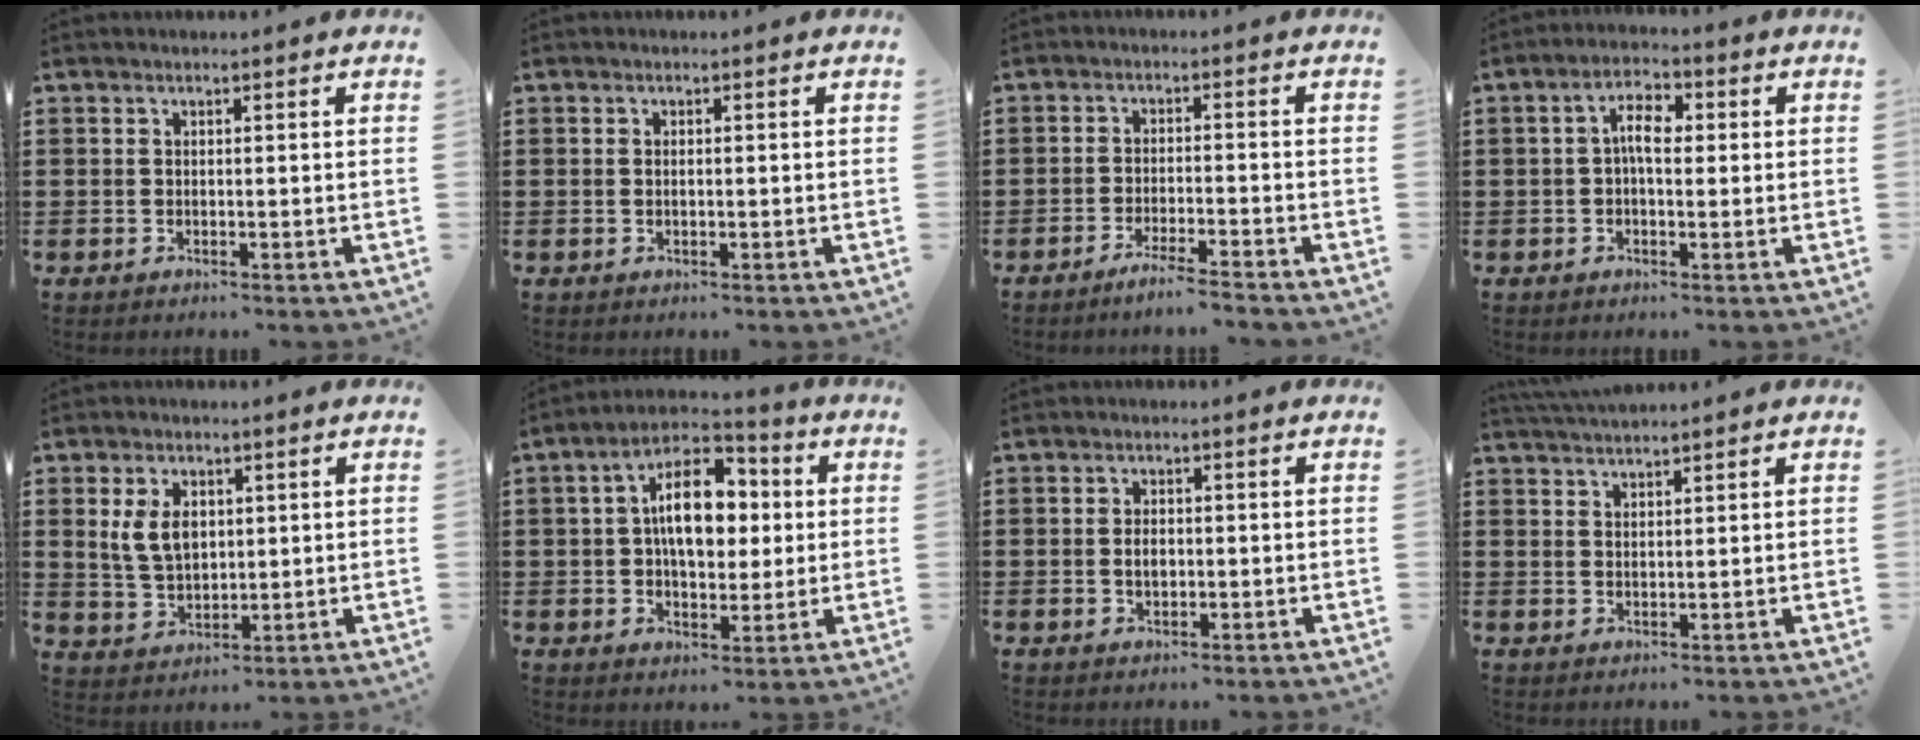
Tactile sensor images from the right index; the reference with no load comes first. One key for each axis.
{"total": 0.8, "fx": 0.0, "fy": 0.4, "fz": 0.7, "tx": -0.017, "ty": 0.001, "tz": -0.001}
{"total": 3.5, "fx": -3.2, "fy": -0.5, "fz": 1.3, "tx": -0.020, "ty": -0.003, "tz": -0.061}
{"total": 4.4, "fx": 0.0, "fy": 1.9, "fz": 3.9, "tx": -0.074, "ty": 0.011, "tz": -0.003}
{"total": 6.1, "fx": 1.5, "fy": 4.0, "fz": 4.3, "tx": -0.111, "ty": 0.007, "tz": 0.022}
{"total": 11.9, "fx": 1.8, "fy": 6.8, "fz": 9.6, "tx": -0.150, "ty": 0.011, "tz": 0.025}
{"total": 2.2, "fx": -0.2, "fy": 1.2, "fz": 1.8, "tx": -0.035, "ty": 0.006, "tz": -0.005}
{"total": 2.2, "fx": 2.2, "fy": 0.1, "fz": 0.2, "tx": -0.009, "ty": 0.002, "tz": 0.042}